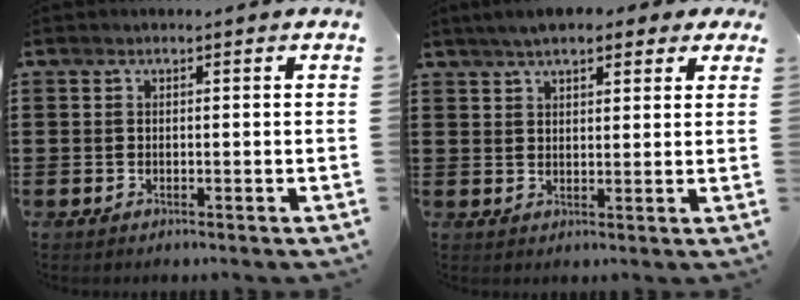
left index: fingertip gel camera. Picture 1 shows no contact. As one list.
[{"total": 5.2, "force": [4.1, 1.7, 2.8], "torque": [-0.066, 0.006, 0.074]}]